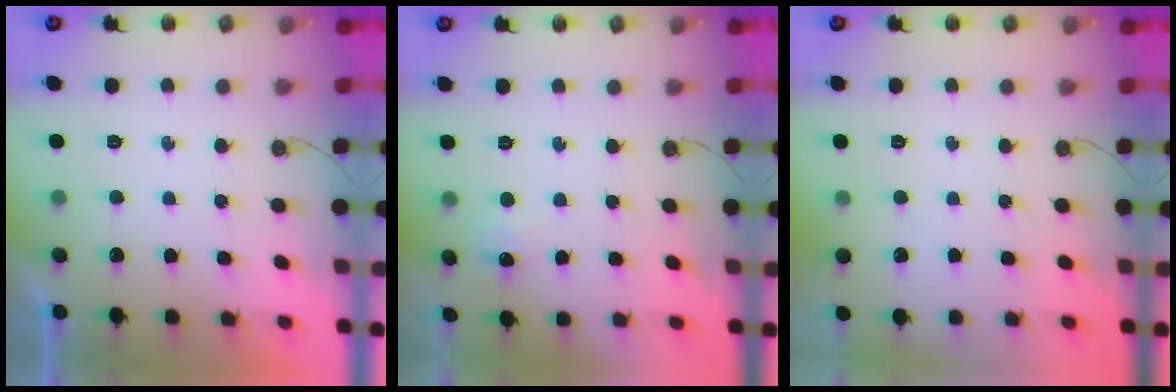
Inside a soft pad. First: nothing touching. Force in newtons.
{"total": 5.6, "press": 5.6, "slide": 0.8}
{"total": 0.0}